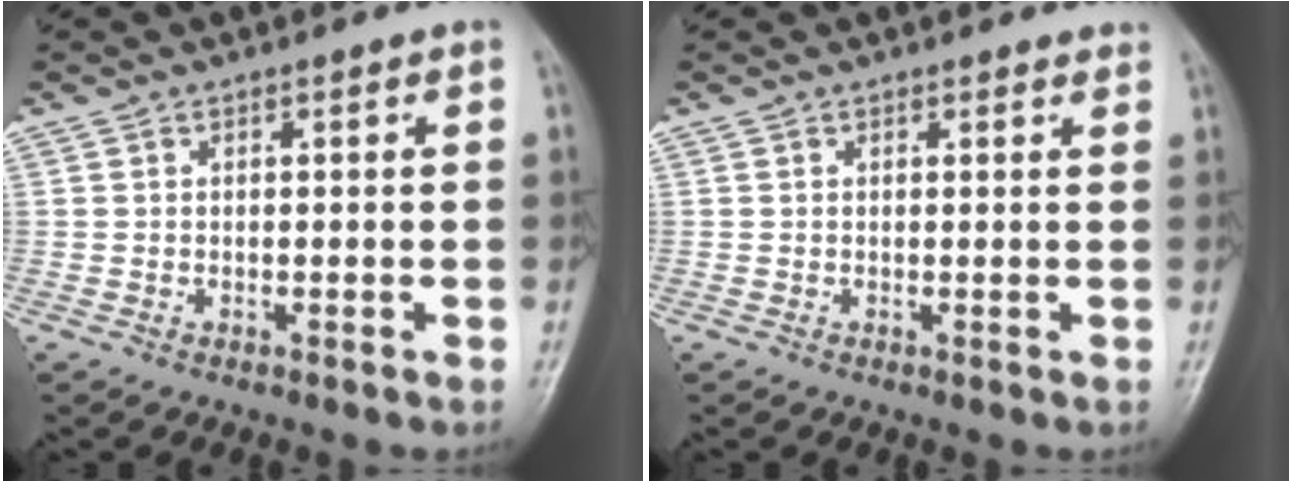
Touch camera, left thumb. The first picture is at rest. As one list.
[{"total": 1.4, "force": [1.2, 0.6, 0.4], "torque": [0.004, -0.002, 0.011]}]